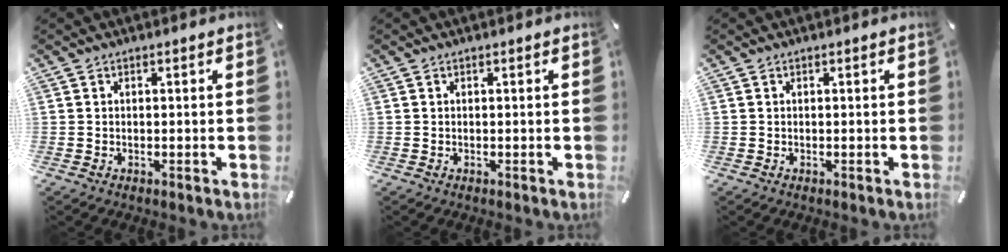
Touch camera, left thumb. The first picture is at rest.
{"total": 0.0}
{"total": 0.0}